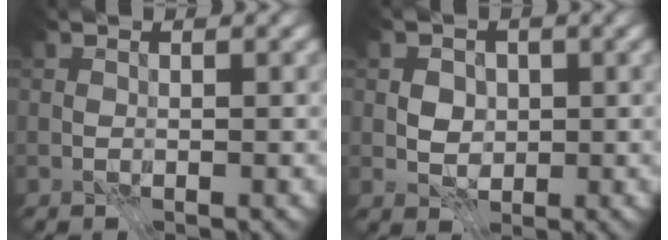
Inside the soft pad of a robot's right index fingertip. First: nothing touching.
{"total": 3.0, "force": [0.2, 2.5, 1.7], "torque": [-0.021, 0.009, -0.003]}